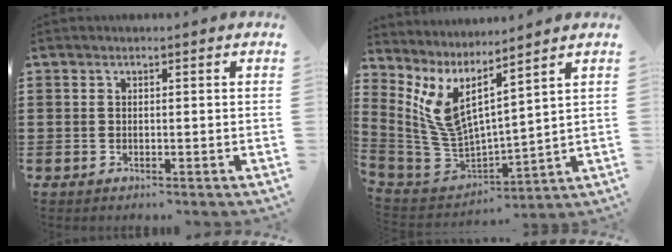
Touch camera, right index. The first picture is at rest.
{"total": 7.0, "force": [3.2, 2.4, 5.7], "torque": [-0.149, -0.057, 0.049]}